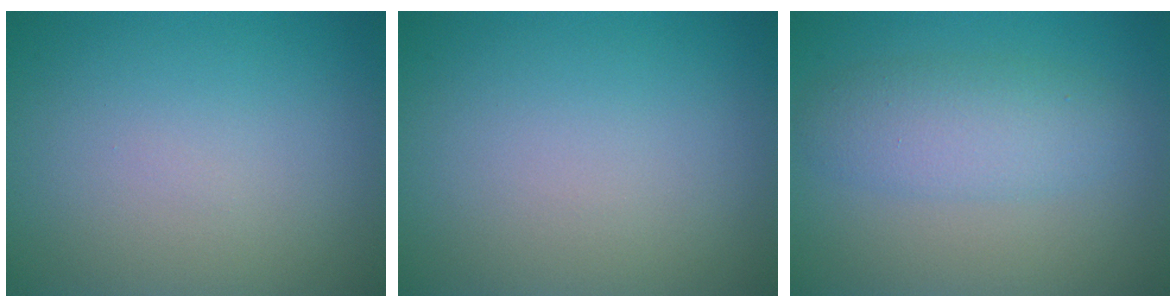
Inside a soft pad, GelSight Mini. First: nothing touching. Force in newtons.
{"total": 0.0}
{"total": 3.8, "press": 3.8, "slide": 0.1}